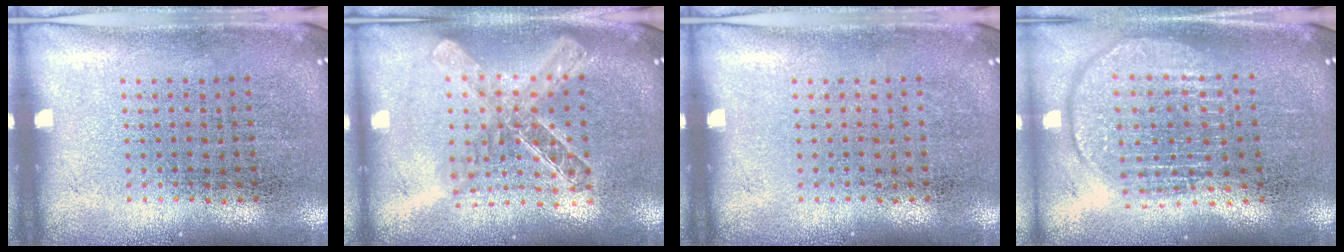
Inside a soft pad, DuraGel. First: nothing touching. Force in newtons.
{"total": 2.0, "press": 1.7, "slide": 1.2}
{"total": 0.0}
{"total": 1.8, "press": 1.5, "slide": 1.0}